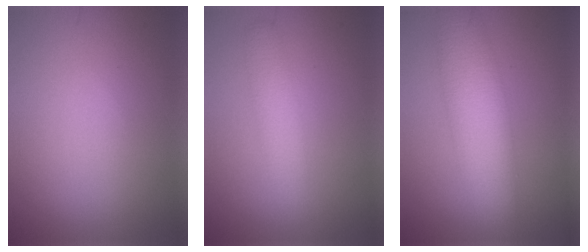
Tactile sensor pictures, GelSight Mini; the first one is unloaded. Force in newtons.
{"total": 3.0, "press": 3.0, "slide": 0.1}
{"total": 6.7, "press": 6.7, "slide": 0.3}